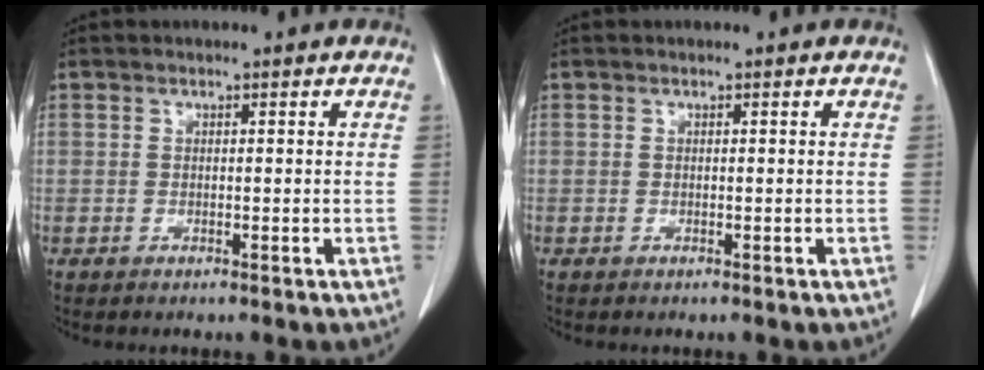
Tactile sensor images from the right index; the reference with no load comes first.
{"total": 0.0}